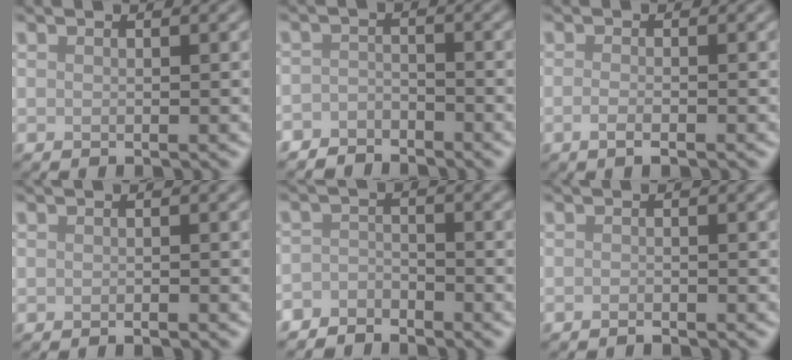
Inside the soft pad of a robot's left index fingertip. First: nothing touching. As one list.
[{"total": 2.4, "force": [-2.2, 1.0, 0.1], "torque": [0.001, 0.006, -0.048]}, {"total": 1.5, "force": [-0.7, 0.4, 1.3], "torque": [-0.022, -0.003, -0.016]}, {"total": 0.5, "force": [-0.4, 0.1, 0.3], "torque": [-0.002, 0.000, -0.006]}, {"total": 2.5, "force": [-2.3, 0.9, 0.2], "torque": [-0.002, 0.004, -0.052]}, {"total": 0.8, "force": [-0.7, 0.1, 0.3], "torque": [-0.003, 0.000, -0.015]}]